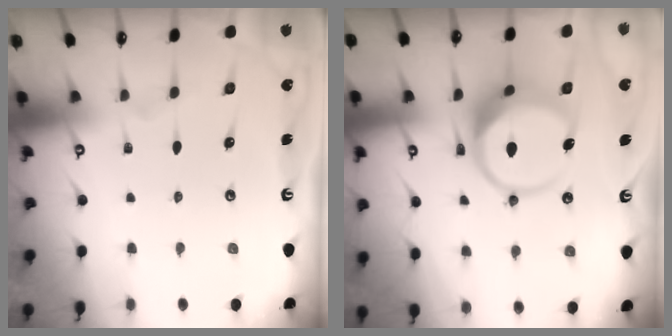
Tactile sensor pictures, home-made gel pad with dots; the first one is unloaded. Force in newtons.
{"total": 11.9, "press": 11.7, "slide": 1.6}